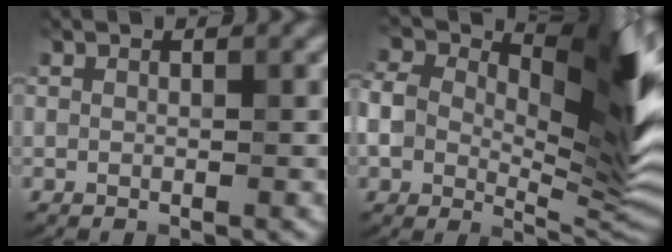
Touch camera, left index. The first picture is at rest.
{"total": 12.5, "force": [2.9, 6.6, 10.2], "torque": [-0.157, -0.001, 0.043]}